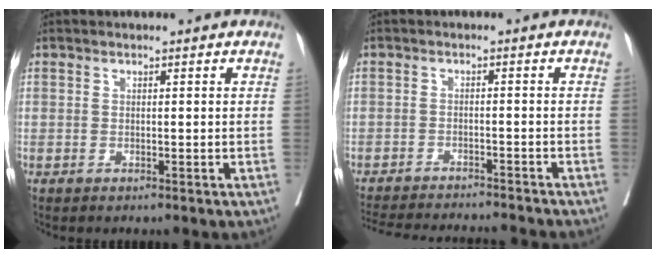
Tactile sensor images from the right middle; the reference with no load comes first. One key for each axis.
{"total": 14.2, "fx": -13.4, "fy": 0.9, "fz": 4.5, "tx": -0.077, "ty": -0.013, "tz": -0.186}